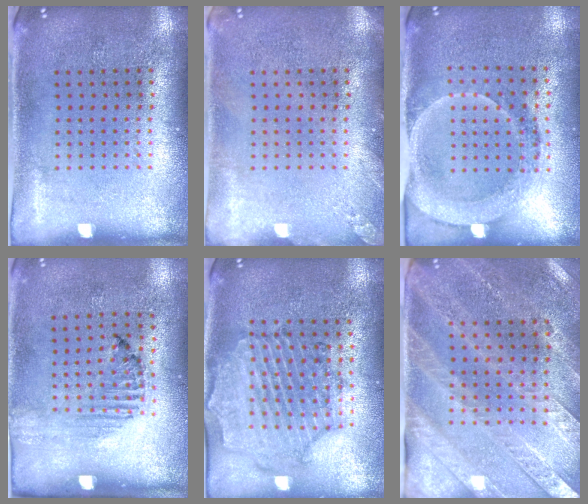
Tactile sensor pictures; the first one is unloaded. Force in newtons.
{"total": 1.0, "press": 1.0, "slide": 0.1}
{"total": 1.8, "press": 1.7, "slide": 0.7}
{"total": 1.3, "press": 1.1, "slide": 0.6}
{"total": 1.0, "press": 1.0, "slide": 0.3}
{"total": 2.9, "press": 2.7, "slide": 1.1}